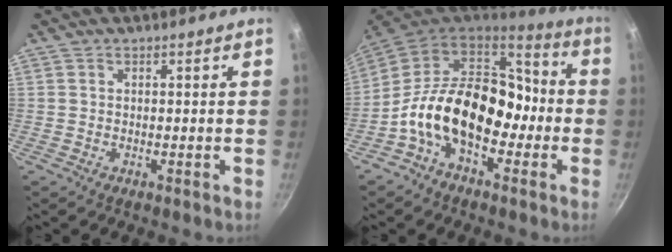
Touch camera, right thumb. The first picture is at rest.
{"total": 19.8, "force": [-4.3, 12.8, 14.5], "torque": [-0.201, 0.060, -0.089]}